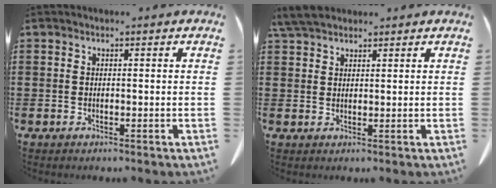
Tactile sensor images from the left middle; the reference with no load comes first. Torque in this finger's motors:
{"motor_torque": [0.26, 0.25, 0.04, 0.02]}